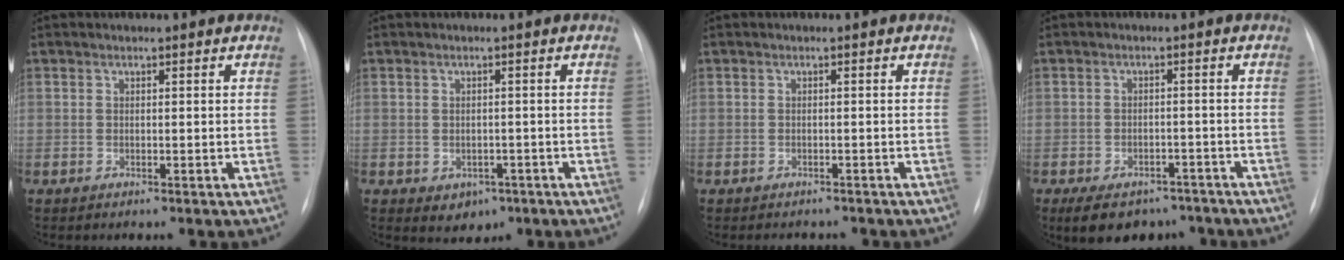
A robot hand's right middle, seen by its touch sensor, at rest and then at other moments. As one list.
[{"total": 3.2, "force": [-1.4, 2.5, 1.4], "torque": [-0.012, 0.003, -0.004]}, {"total": 3.1, "force": [-2.8, 1.2, 0.5], "torque": [-0.002, 0.000, -0.032]}, {"total": 9.7, "force": [-7.4, 5.1, 3.8], "torque": [-0.051, 0.005, -0.103]}]